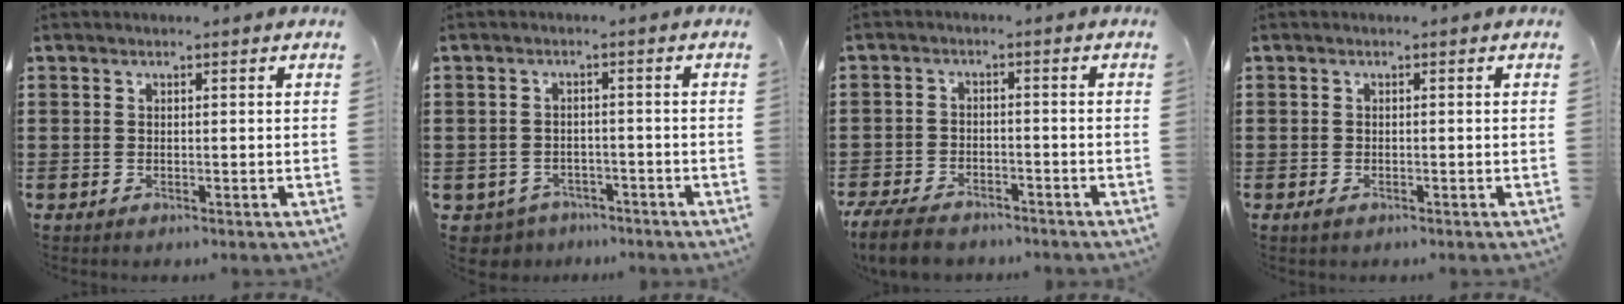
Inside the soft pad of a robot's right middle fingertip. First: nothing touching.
{"total": 2.7, "force": [-2.5, 0.9, -0.3], "torque": [-0.013, -0.003, -0.059]}
{"total": 5.3, "force": [-4.8, 1.3, 1.9], "torque": [-0.048, 0.002, -0.098]}
{"total": 0.6, "force": [-0.4, 0.3, 0.3], "torque": [-0.008, -0.004, -0.007]}